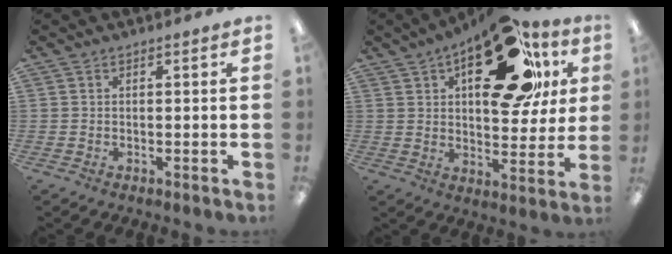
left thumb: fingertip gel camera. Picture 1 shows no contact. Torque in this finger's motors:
{"motor_torque": [2.53, 2.48, 2.28, -0.49, 0.29]}